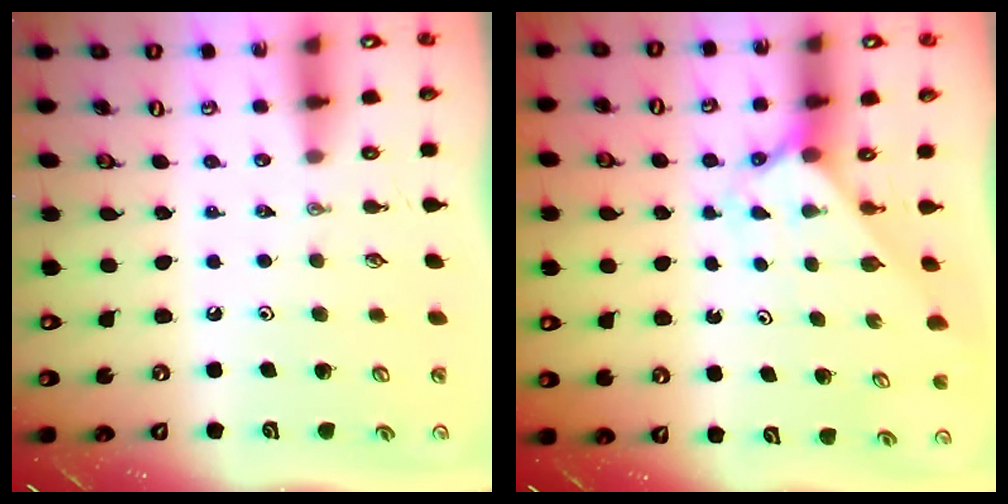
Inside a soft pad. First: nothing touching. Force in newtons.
{"total": 2.1, "press": 2.1, "slide": 0.2}